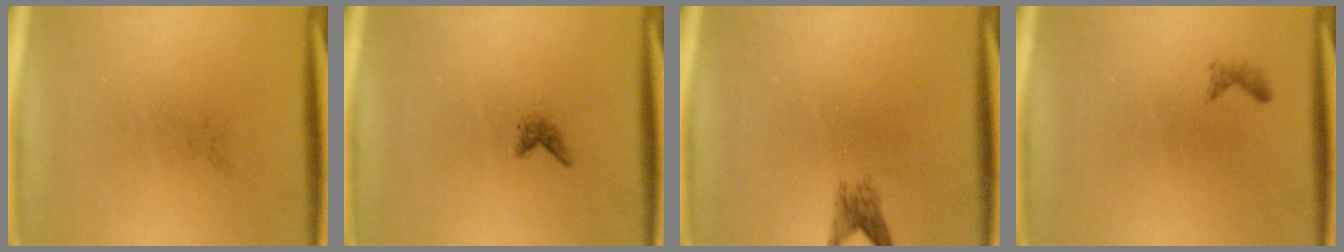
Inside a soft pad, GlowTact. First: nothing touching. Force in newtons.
{"total": 0.8}
{"total": 1.9}
{"total": 0.6}